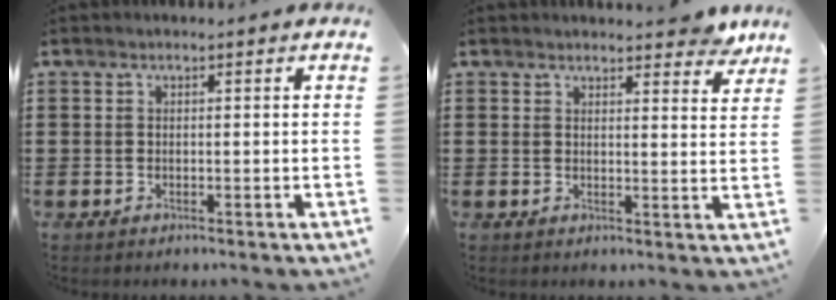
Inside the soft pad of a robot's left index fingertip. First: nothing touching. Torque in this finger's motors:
{"motor_torque": [0.89, 0.07, 0.31, 0.06]}